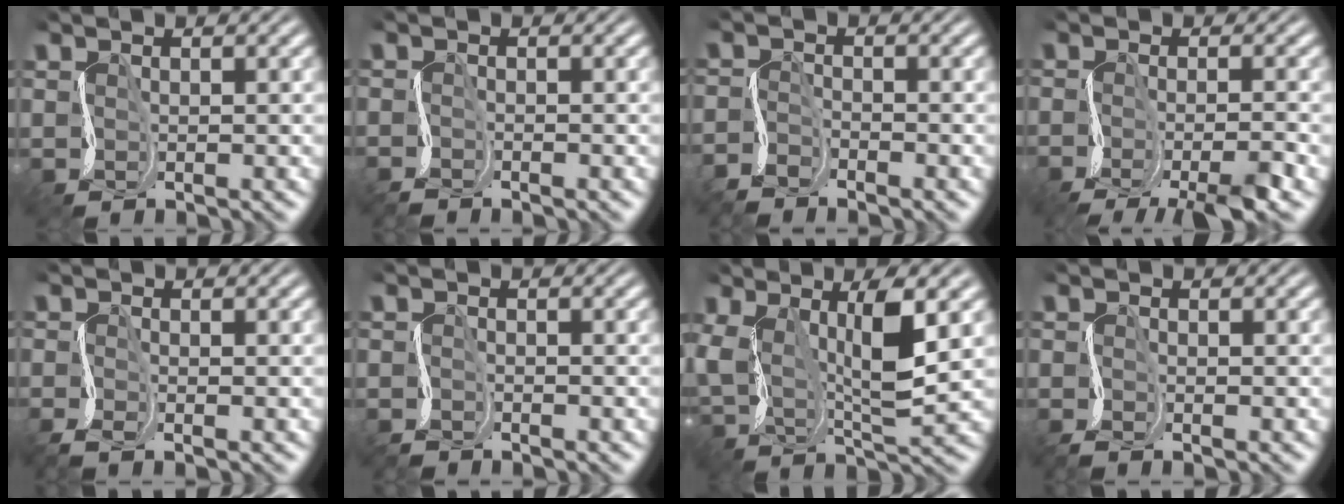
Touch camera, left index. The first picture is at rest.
{"total": 1.7, "force": [-1.7, 0.0, 0.1], "torque": [-0.008, -0.002, -0.042]}
{"total": 2.9, "force": [-2.8, 0.5, 0.4], "torque": [-0.012, -0.001, -0.067]}
{"total": 5.4, "force": [-3.8, 0.6, 3.7], "torque": [-0.055, -0.002, -0.076]}
{"total": 1.9, "force": [-1.6, 0.1, 1.0], "torque": [-0.029, -0.008, -0.041]}
{"total": 2.0, "force": [-2.0, 0.1, 0.1], "torque": [-0.007, -0.001, -0.047]}
{"total": 6.9, "force": [1.3, 2.3, 6.3], "torque": [-0.129, 0.004, 0.017]}
{"total": 1.6, "force": [-1.5, -0.1, 0.4], "torque": [-0.014, -0.003, -0.039]}